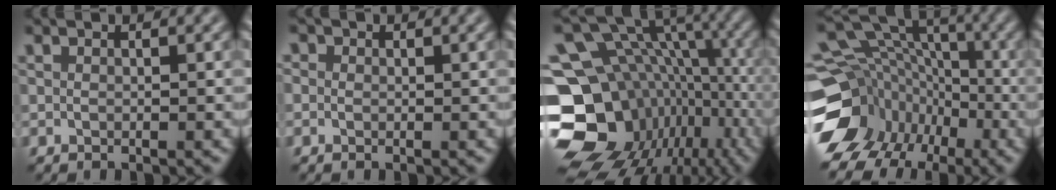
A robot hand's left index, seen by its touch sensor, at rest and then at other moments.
{"total": 0.9, "force": [0.3, 0.8, 0.3], "torque": [-0.004, -0.001, -0.006]}
{"total": 18.8, "force": [-5.5, 14.6, 10.6], "torque": [-0.206, 0.000, -0.051]}
{"total": 11.9, "force": [-4.3, 9.5, 5.7], "torque": [-0.126, 0.011, -0.066]}